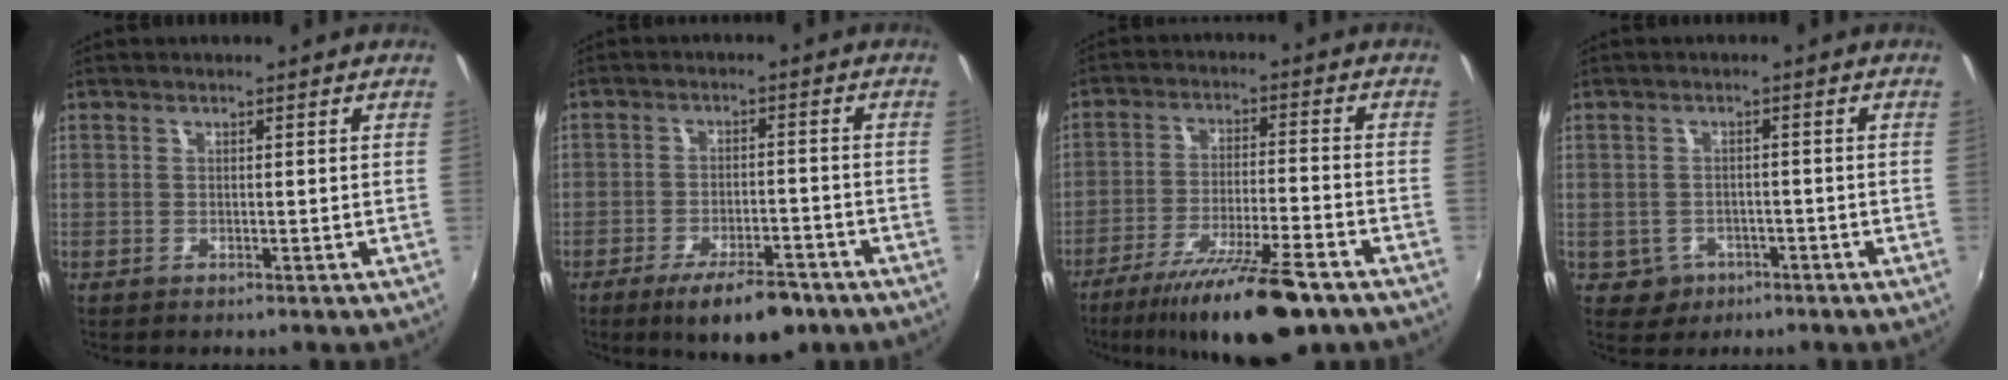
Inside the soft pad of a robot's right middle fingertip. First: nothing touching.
{"total": 9.7, "force": [-6.8, 3.6, 5.9], "torque": [-0.110, -0.002, -0.098]}
{"total": 15.7, "force": [-11.7, 2.6, 10.2], "torque": [-0.191, -0.025, -0.189]}
{"total": 4.4, "force": [-2.0, 3.8, 1.0], "torque": [-0.032, 0.004, -0.022]}